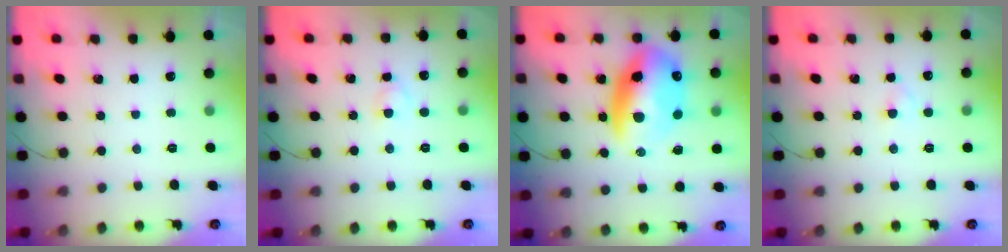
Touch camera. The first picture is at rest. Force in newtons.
{"total": 2.6, "press": 2.4, "slide": 1.1}
{"total": 16.1, "press": 15.6, "slide": 3.8}
{"total": 1.8, "press": 1.6, "slide": 0.9}